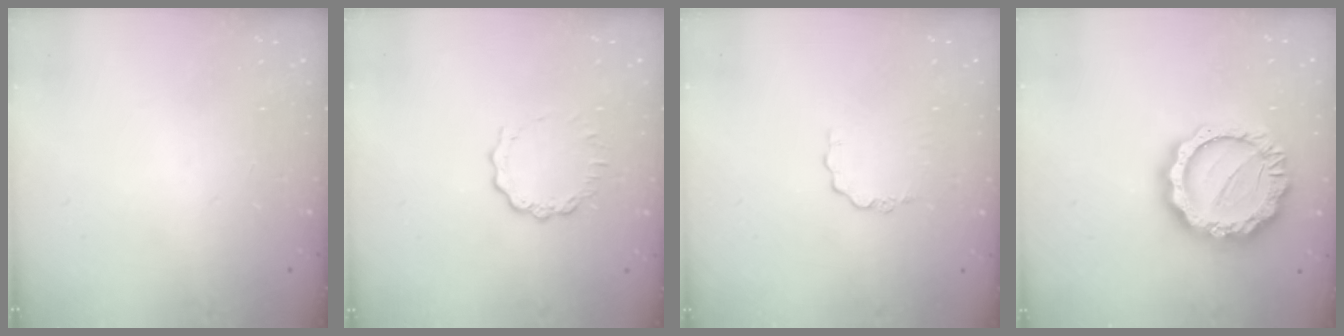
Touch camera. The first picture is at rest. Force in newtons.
{"total": 5.6, "press": 5.6, "slide": 0.6}
{"total": 2.9, "press": 2.9, "slide": 0.2}
{"total": 16.9, "press": 16.9, "slide": 1.5}